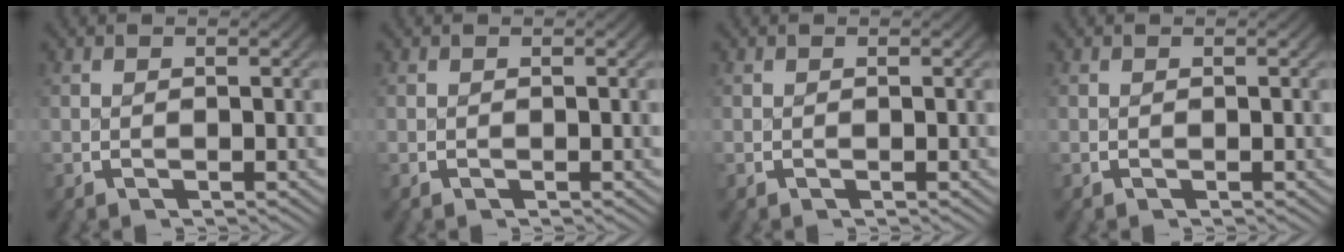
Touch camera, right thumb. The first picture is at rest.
{"total": 0.0}
{"total": 0.0}
{"total": 0.0}